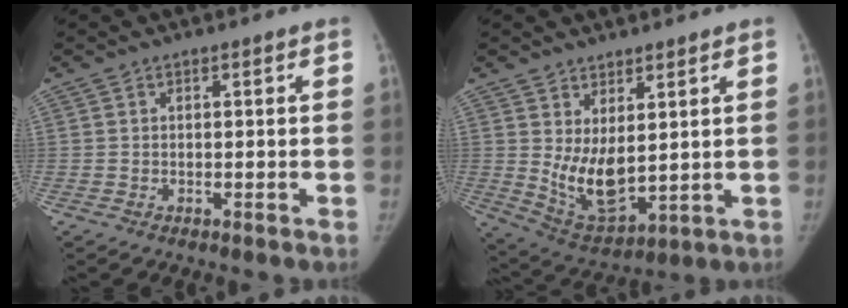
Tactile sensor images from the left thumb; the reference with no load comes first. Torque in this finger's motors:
{"motor_torque": [0.02, 0.09, 0.79, -0.51, 0.05]}